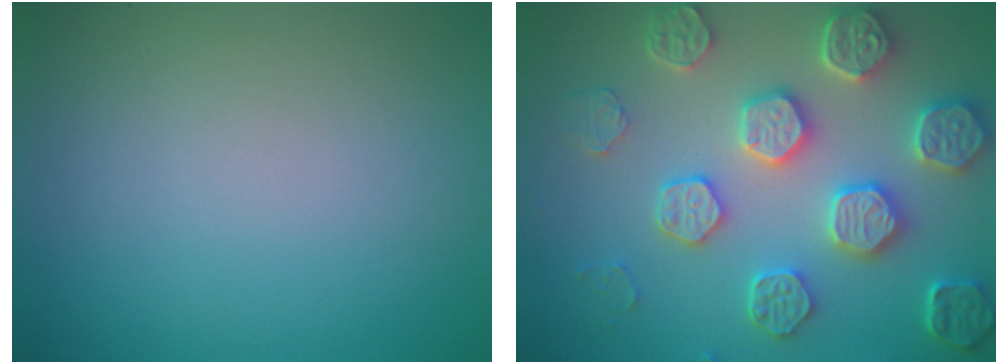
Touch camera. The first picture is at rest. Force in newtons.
{"total": 6.7, "press": 5.8, "slide": 3.4}